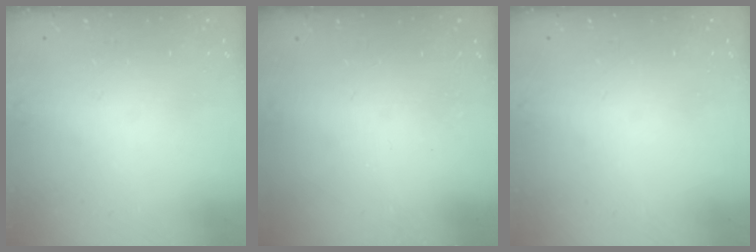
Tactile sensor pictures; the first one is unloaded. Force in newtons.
{"total": 0.0}
{"total": 0.0}